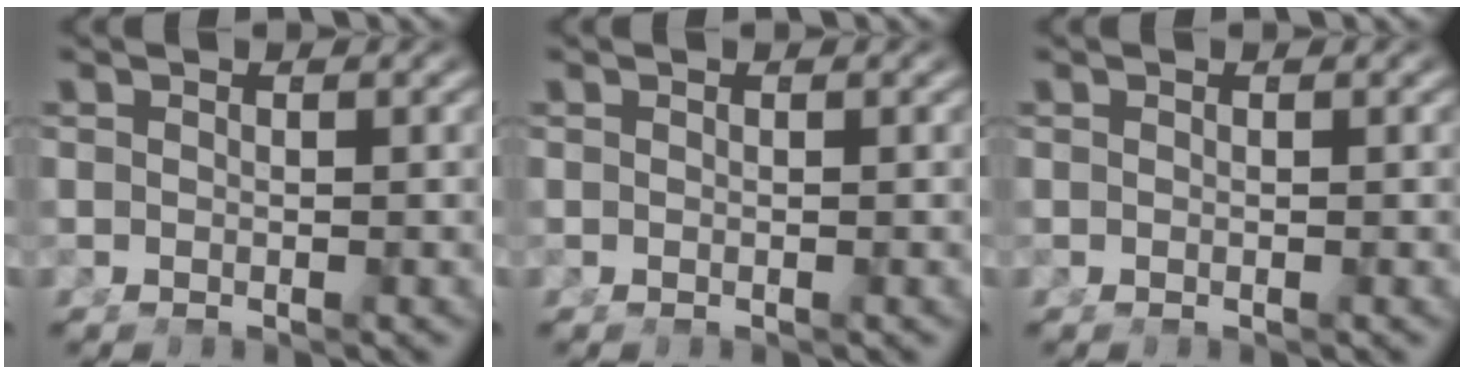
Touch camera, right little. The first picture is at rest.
{"total": 0.0}
{"total": 0.0}